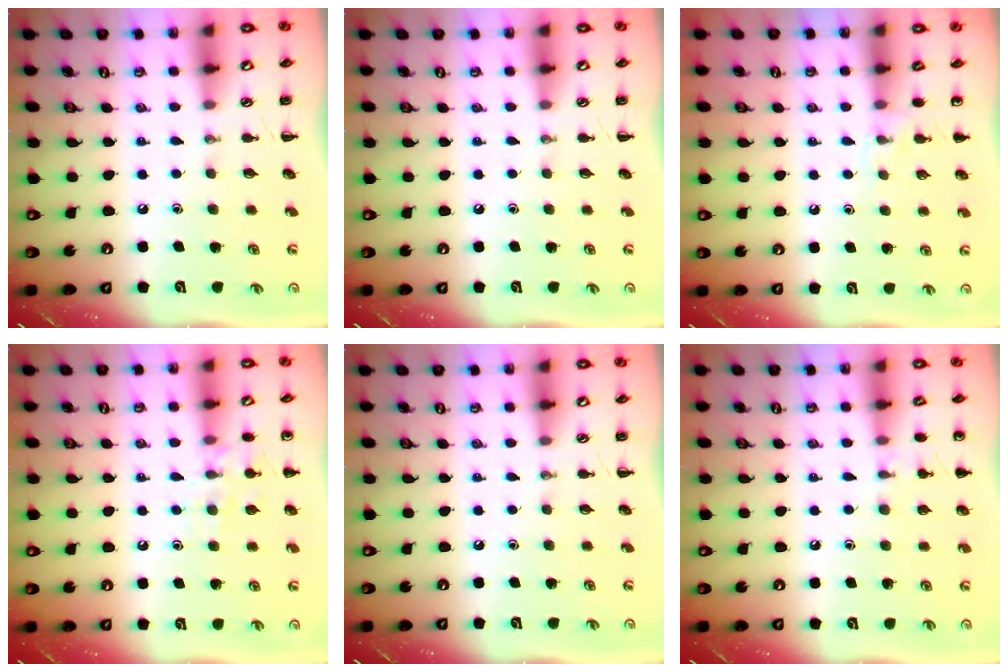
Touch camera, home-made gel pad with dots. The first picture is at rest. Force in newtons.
{"total": 0.0}
{"total": 5.2, "press": 4.9, "slide": 1.7}
{"total": 9.4, "press": 9.4, "slide": 1.1}
{"total": 0.0}
{"total": 6.4, "press": 6.1, "slide": 2.1}